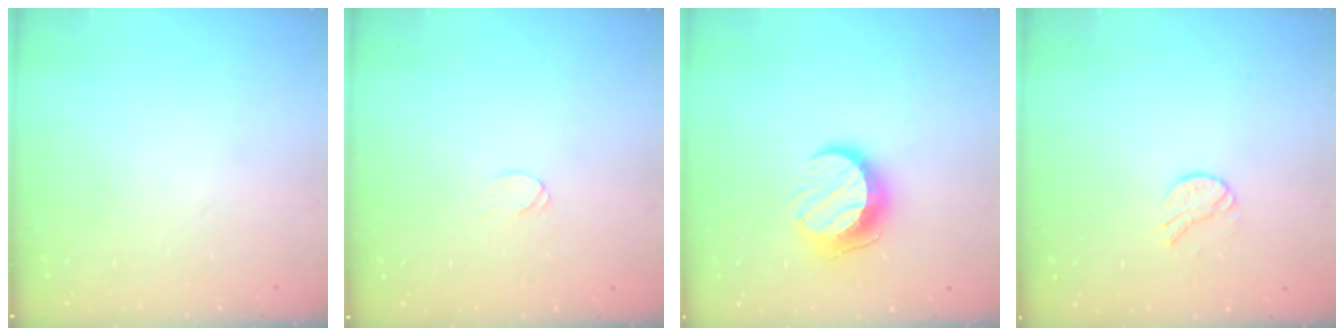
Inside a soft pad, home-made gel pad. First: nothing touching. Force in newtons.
{"total": 4.0, "press": 4.0, "slide": 0.4}
{"total": 11.5, "press": 11.4, "slide": 0.6}
{"total": 7.4, "press": 7.4, "slide": 0.6}